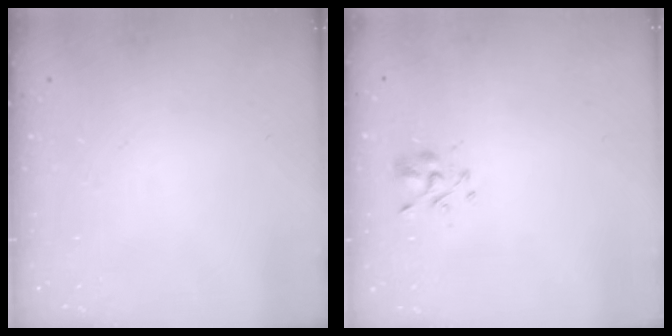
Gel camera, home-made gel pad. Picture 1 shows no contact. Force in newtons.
{"total": 2.1, "press": 2.0, "slide": 0.6}